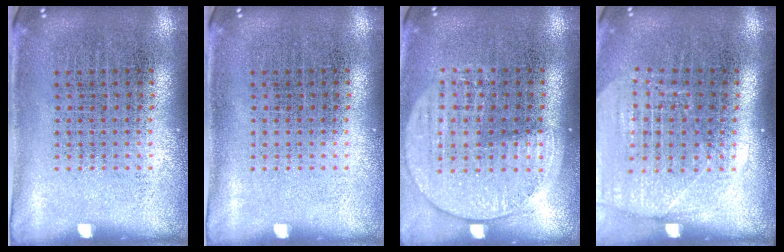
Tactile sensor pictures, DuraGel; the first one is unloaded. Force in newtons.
{"total": 0.0}
{"total": 1.5, "press": 1.4, "slide": 0.5}
{"total": 1.8, "press": 1.6, "slide": 0.8}